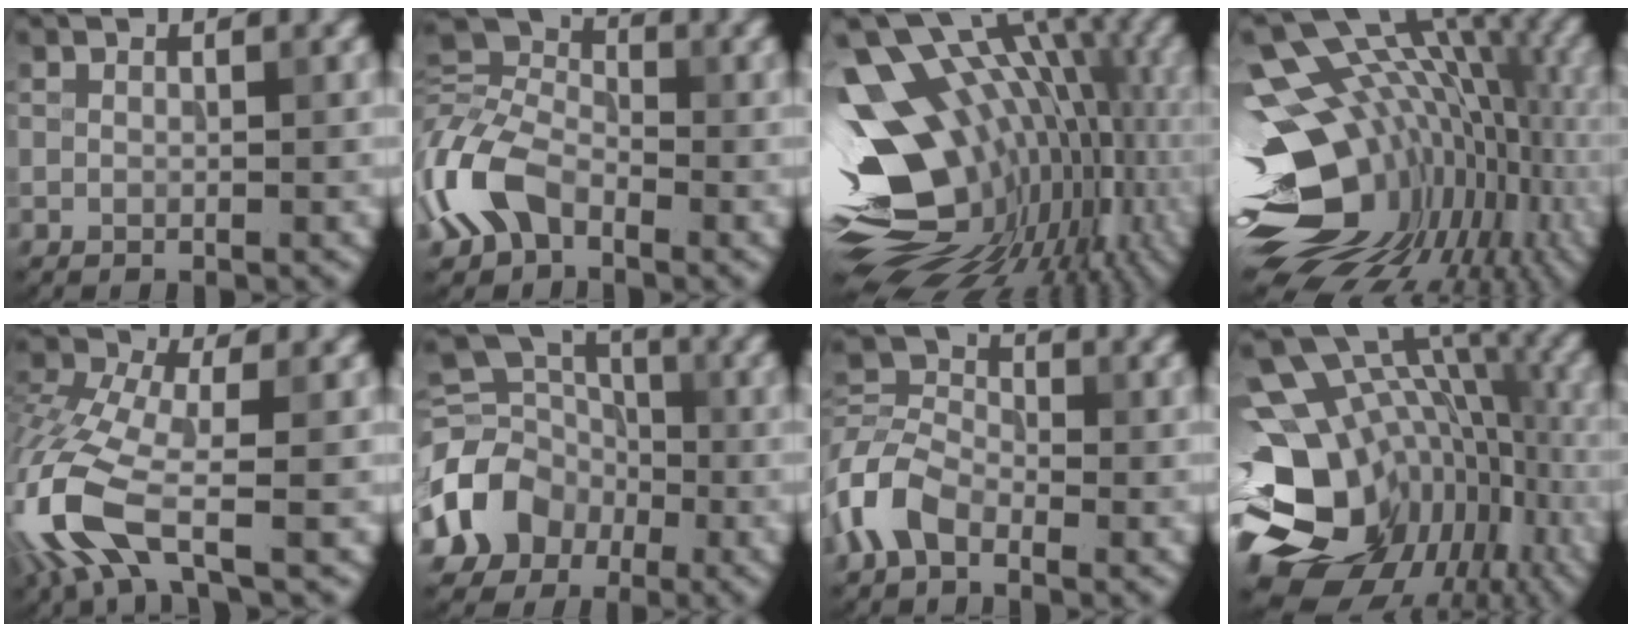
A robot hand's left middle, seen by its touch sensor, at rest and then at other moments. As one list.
[{"total": 6.8, "force": [-2.8, 4.6, 4.2], "torque": [-0.092, 0.011, -0.077]}, {"total": 17.6, "force": [0.8, 10.4, 14.3], "torque": [-0.215, -0.004, 0.031]}, {"total": 17.5, "force": [-1.7, 11.2, 13.4], "torque": [-0.192, -0.005, -0.002]}, {"total": 9.3, "force": [-3.9, 3.8, 7.5], "torque": [-0.185, -0.001, -0.092]}, {"total": 9.0, "force": [-3.4, 7.3, 4.0], "torque": [-0.075, -0.006, -0.079]}, {"total": 5.1, "force": [-2.8, 3.2, 2.8], "torque": [-0.061, 0.008, -0.072]}, {"total": 19.1, "force": [-6.2, 14.6, 10.7], "torque": [-0.177, -0.008, -0.062]}]